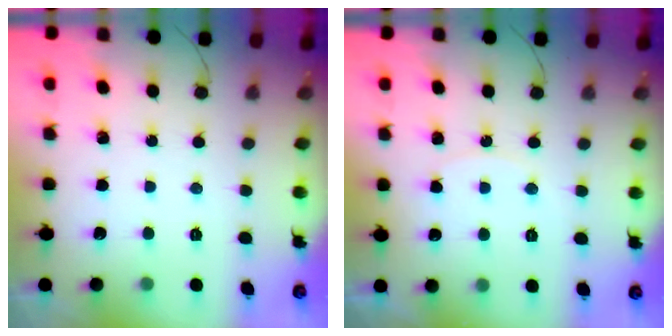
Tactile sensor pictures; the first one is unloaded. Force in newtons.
{"total": 4.0, "press": 3.9, "slide": 0.4}